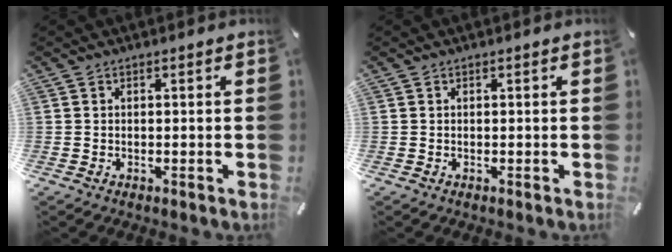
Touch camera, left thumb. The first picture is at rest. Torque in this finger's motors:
{"motor_torque": [0.00, 0.00, 0.00, 0.00, 0.00]}